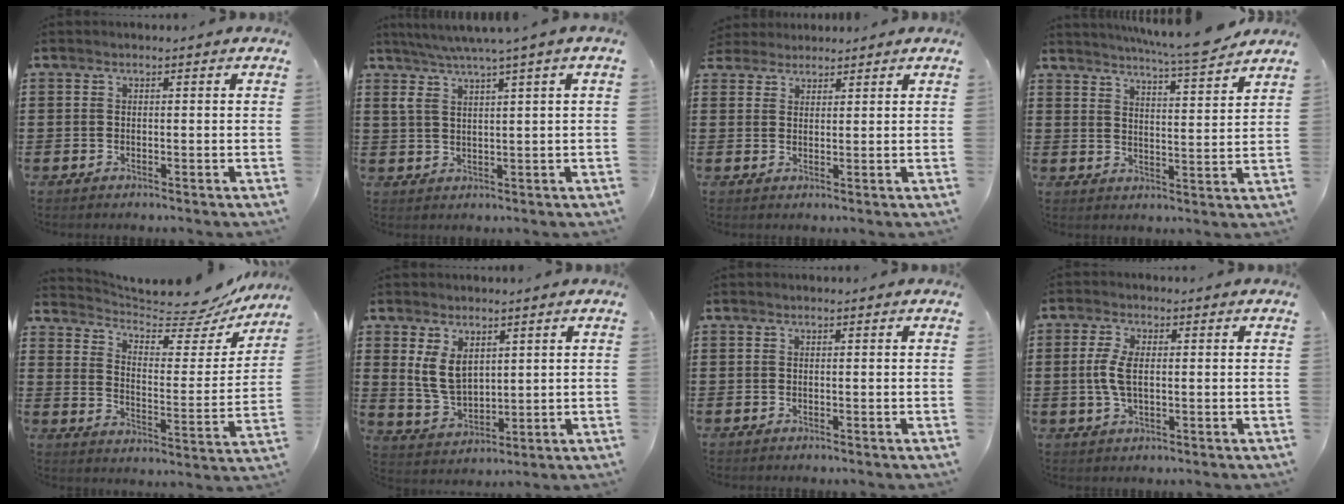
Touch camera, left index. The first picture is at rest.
{"total": 4.0, "force": [2.1, 0.0, 3.3], "torque": [-0.071, -0.003, 0.035]}
{"total": 2.1, "force": [1.9, 0.8, -0.2], "torque": [-0.005, 0.003, 0.038]}
{"total": 6.5, "force": [6.0, -0.5, 2.4], "torque": [-0.049, -0.033, 0.102]}
{"total": 6.5, "force": [6.1, 1.1, 2.1], "torque": [-0.053, -0.046, 0.101]}
{"total": 6.3, "force": [2.4, 4.0, 4.1], "torque": [-0.105, 0.005, 0.044]}
{"total": 0.0}
{"total": 4.9, "force": [0.2, 2.3, 4.3], "torque": [-0.108, -0.001, -0.005]}